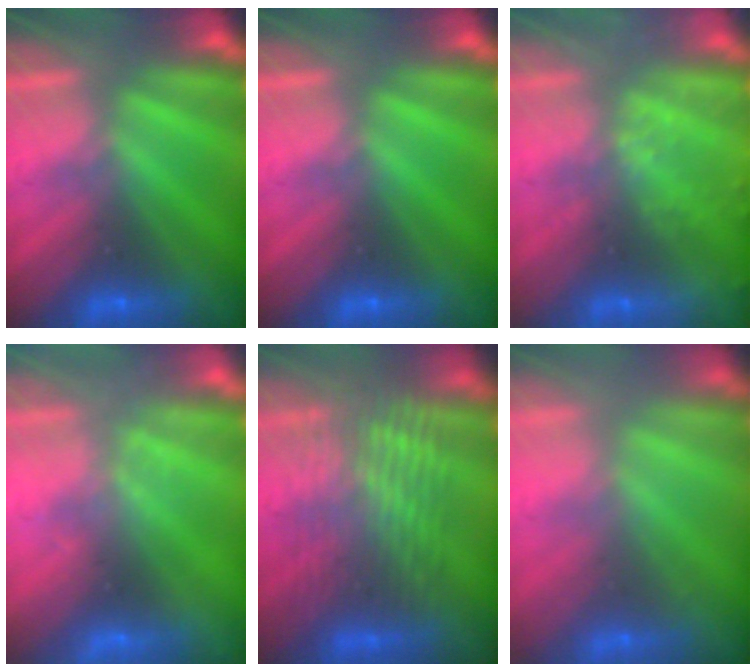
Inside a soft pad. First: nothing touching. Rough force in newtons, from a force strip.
{"total": 0.0}
{"total": 2.4}
{"total": 2.3}
{"total": 3.6}
{"total": 2.2}